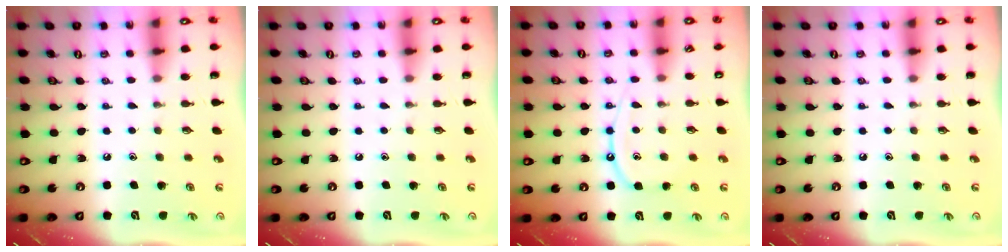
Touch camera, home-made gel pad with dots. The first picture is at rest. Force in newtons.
{"total": 0.0}
{"total": 10.3, "press": 10.2, "slide": 0.8}
{"total": 0.0}